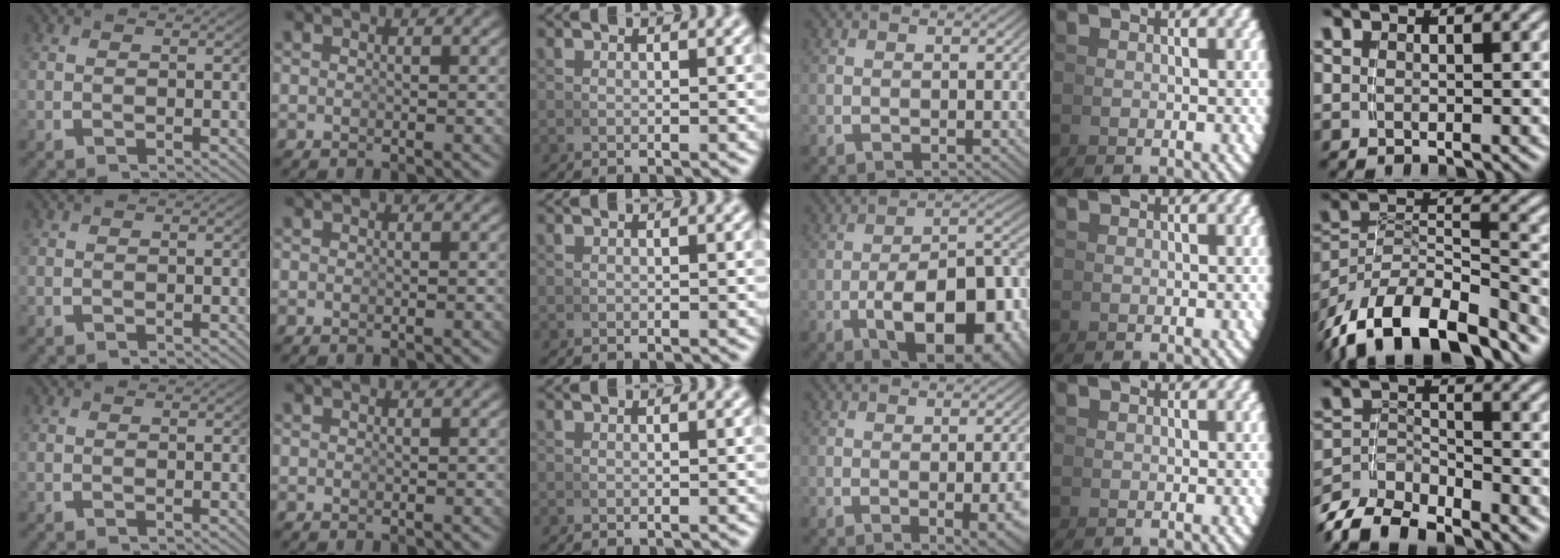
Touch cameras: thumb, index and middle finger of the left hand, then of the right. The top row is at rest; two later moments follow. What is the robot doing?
{"motion": "grasp_and_lifting", "object": "whiteboard"}